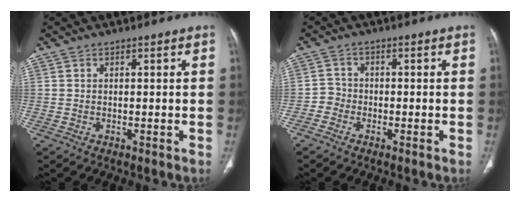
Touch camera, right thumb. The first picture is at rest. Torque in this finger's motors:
{"motor_torque": [0.04, -0.05, 0.10, -0.64, -0.06]}